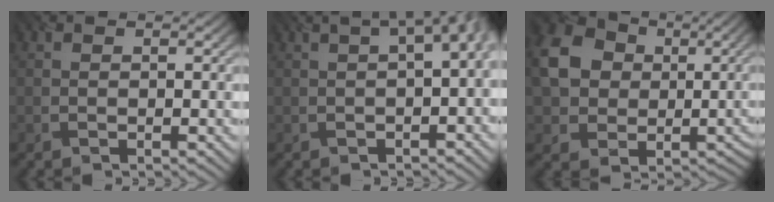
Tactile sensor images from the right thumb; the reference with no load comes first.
{"total": 5.6, "force": [0.5, 2.2, 5.1], "torque": [-0.049, 0.015, 0.010]}
{"total": 11.3, "force": [0.9, 9.7, 5.6], "torque": [-0.147, -0.008, 0.017]}